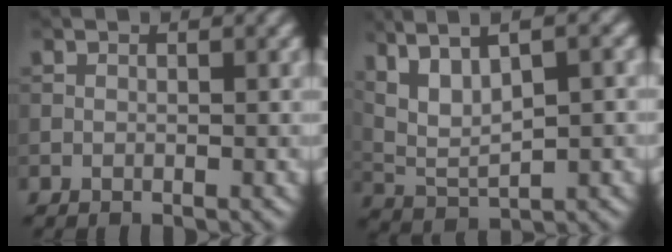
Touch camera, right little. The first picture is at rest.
{"total": 8.8, "force": [3.6, 3.3, 7.4], "torque": [-0.163, 0.026, 0.071]}